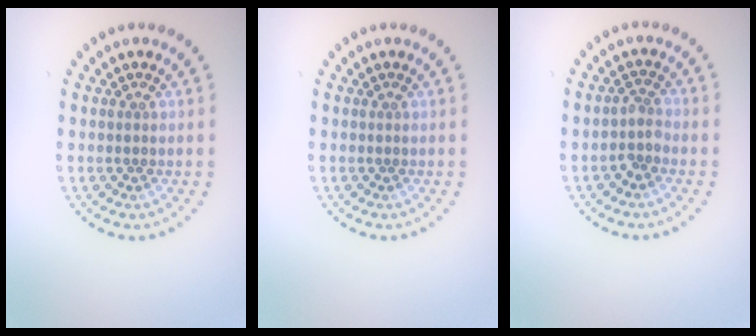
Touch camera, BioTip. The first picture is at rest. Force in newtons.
{"total": 0.0}
{"total": 1.7, "press": 1.3, "slide": 1.1}